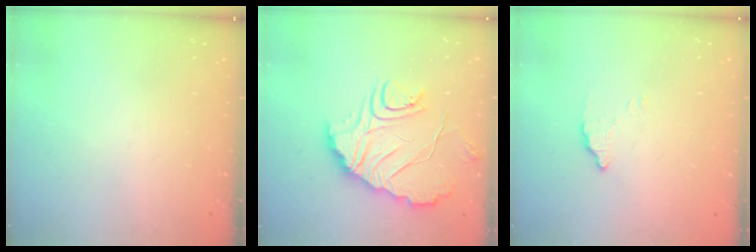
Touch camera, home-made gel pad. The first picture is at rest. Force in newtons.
{"total": 14.3, "press": 14.3, "slide": 1.1}
{"total": 2.9, "press": 2.9, "slide": 0.1}